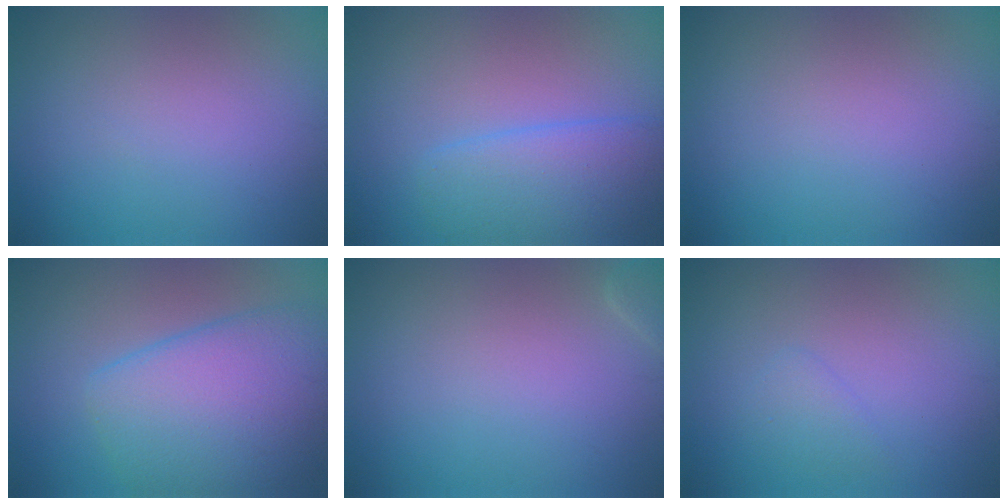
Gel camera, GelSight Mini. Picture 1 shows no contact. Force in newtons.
{"total": 4.4, "press": 4.4, "slide": 0.2}
{"total": 0.0}
{"total": 8.1, "press": 8.1, "slide": 0.3}
{"total": 0.7, "press": 0.7, "slide": 0.1}
{"total": 1.2, "press": 1.2, "slide": 0.0}